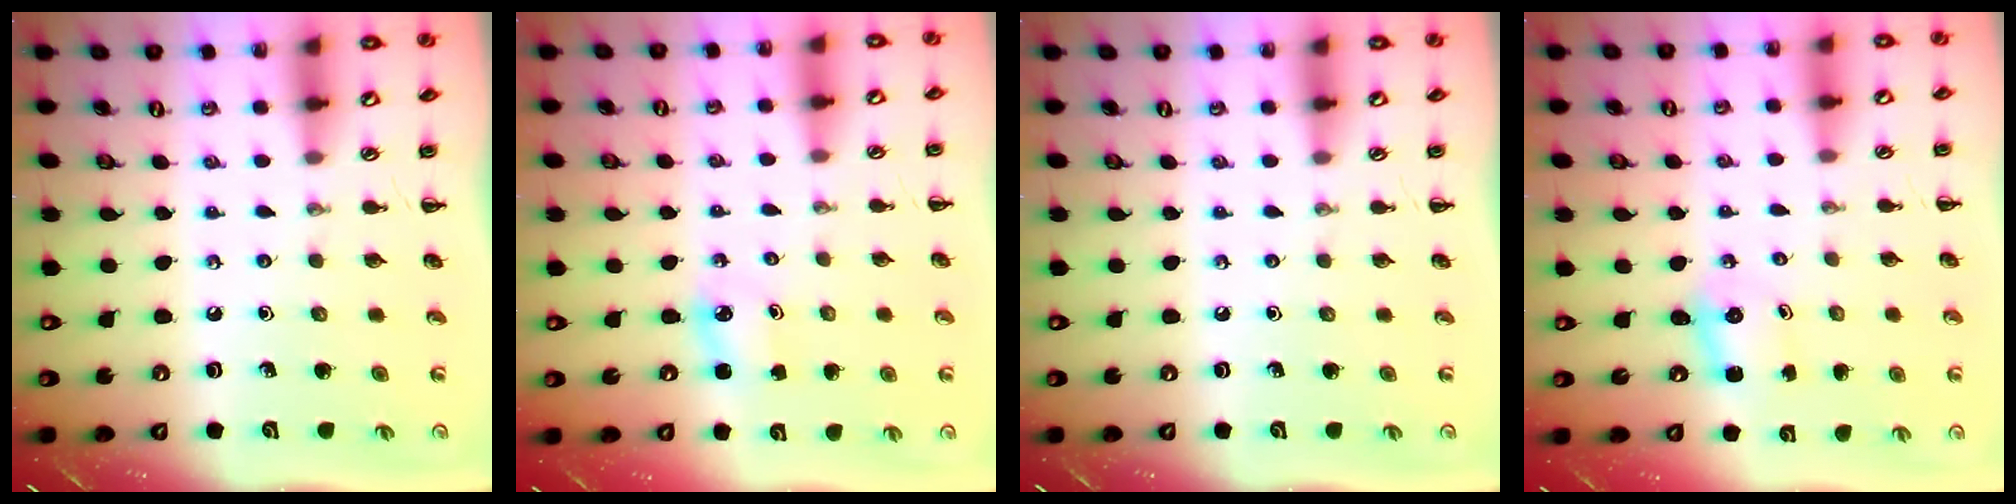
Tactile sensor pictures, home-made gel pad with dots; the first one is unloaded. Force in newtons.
{"total": 2.2, "press": 2.2, "slide": 0.3}
{"total": 0.0}
{"total": 2.5, "press": 2.4, "slide": 0.8}